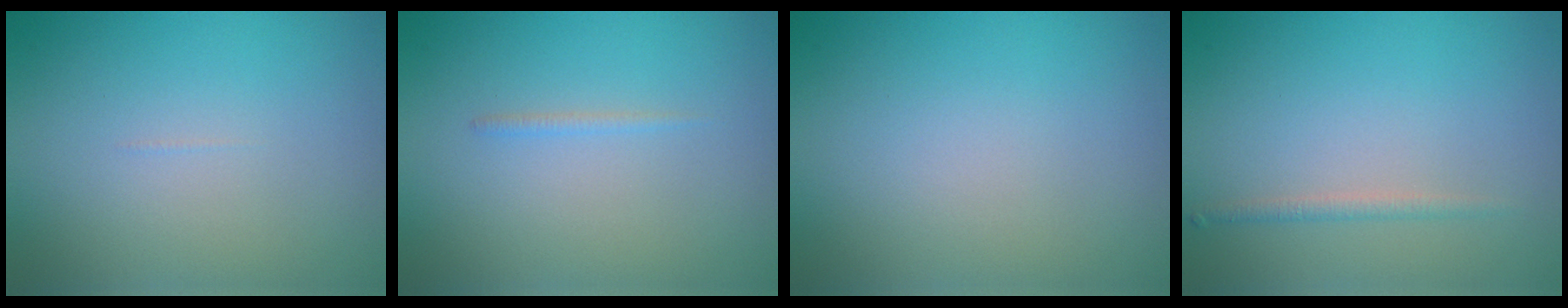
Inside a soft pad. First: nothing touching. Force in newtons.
{"total": 0.6, "press": 0.6, "slide": 0.0}
{"total": 0.0}
{"total": 1.1, "press": 1.1, "slide": 0.0}